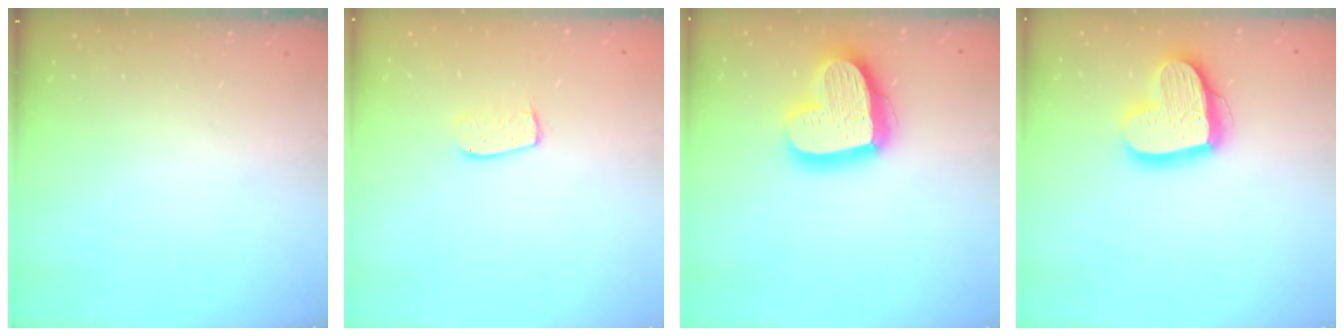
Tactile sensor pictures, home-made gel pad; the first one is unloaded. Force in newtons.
{"total": 6.3, "press": 6.2, "slide": 0.5}
{"total": 20.5, "press": 20.4, "slide": 1.8}
{"total": 18.1, "press": 18.0, "slide": 1.8}